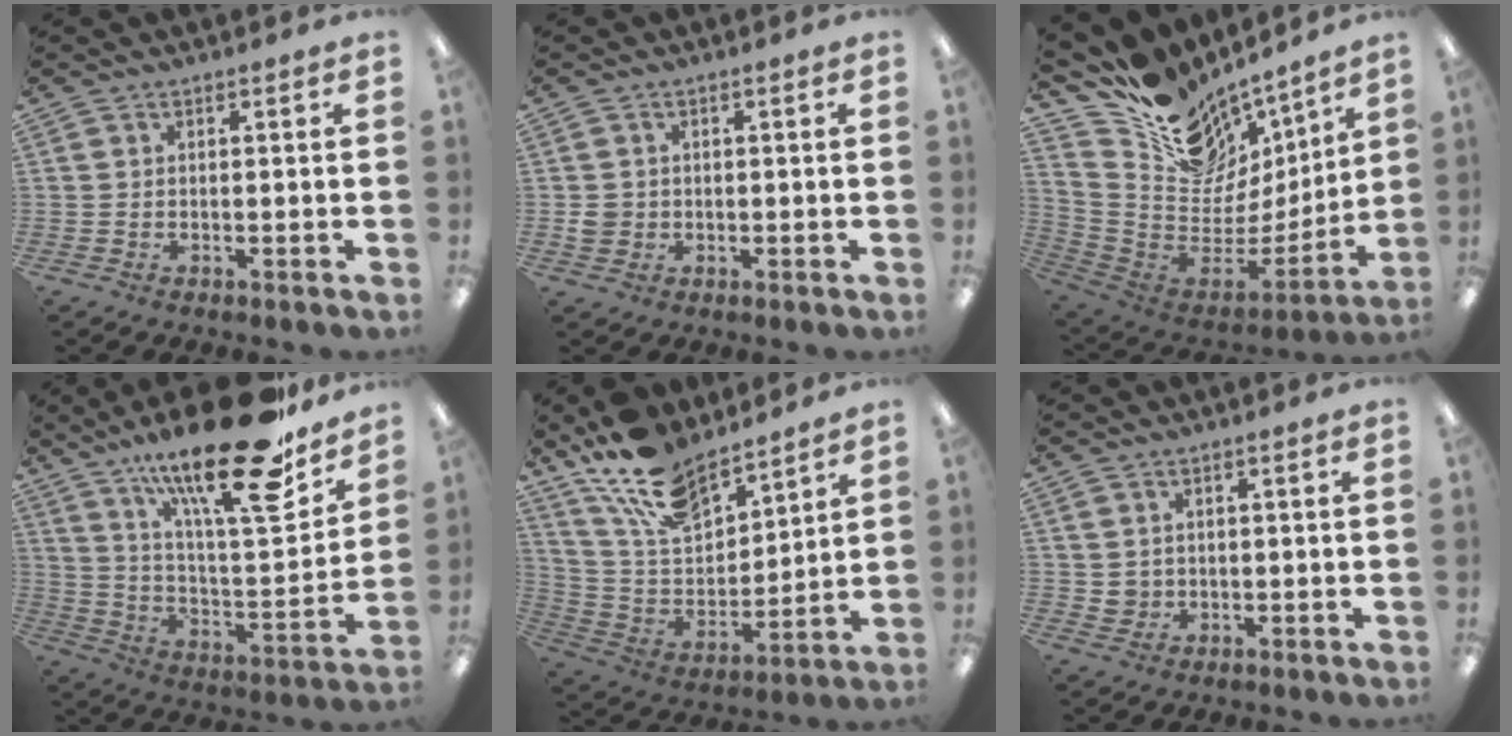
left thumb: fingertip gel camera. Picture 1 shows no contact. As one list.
[{"total": 2.7, "force": [0.0, 2.5, 1.0], "torque": [-0.010, 0.000, -0.001]}, {"total": 15.4, "force": [11.2, 9.5, 4.6], "torque": [-0.084, -0.120, 0.210]}, {"total": 26.5, "force": [18.4, 6.6, 17.9], "torque": [-0.276, -0.120, 0.297]}, {"total": 16.3, "force": [13.1, 6.9, 6.9], "torque": [-0.151, -0.075, 0.243]}, {"total": 2.2, "force": [1.0, 2.0, 0.4], "torque": [-0.011, 0.002, 0.018]}]